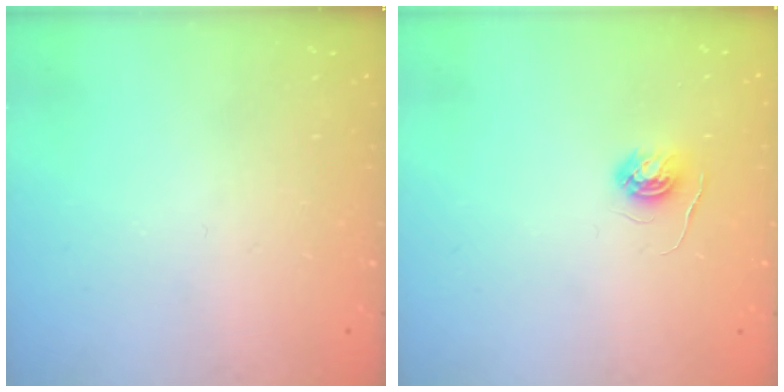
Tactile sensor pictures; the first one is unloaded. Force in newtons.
{"total": 4.7, "press": 4.6, "slide": 0.4}